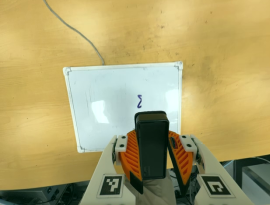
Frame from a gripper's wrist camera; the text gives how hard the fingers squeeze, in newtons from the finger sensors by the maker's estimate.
{"total": 8.6, "left": 9.1, "right": 8.0}